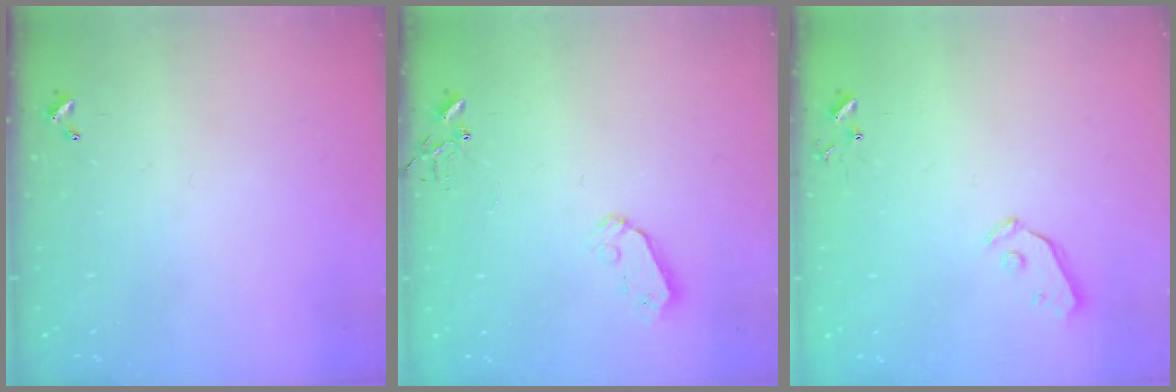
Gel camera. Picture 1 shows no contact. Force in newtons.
{"total": 5.4, "press": 5.4, "slide": 0.0}
{"total": 4.1, "press": 4.0, "slide": 0.8}